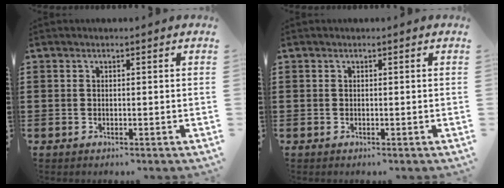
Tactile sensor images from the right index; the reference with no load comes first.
{"total": 0.0}